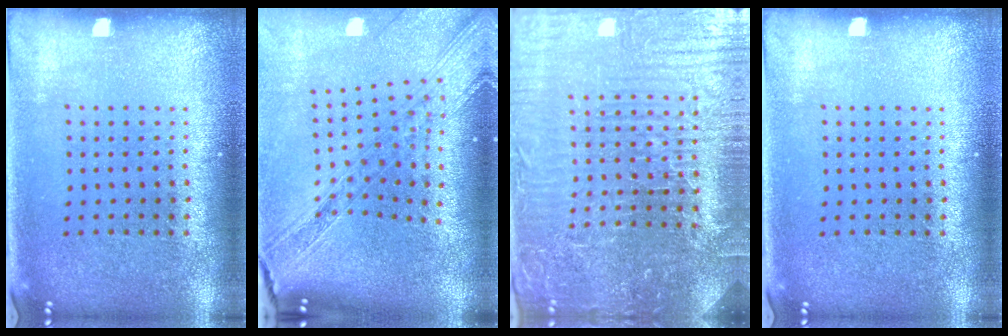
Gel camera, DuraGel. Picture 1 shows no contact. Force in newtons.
{"total": 2.8, "press": 2.2, "slide": 1.7}
{"total": 5.9, "press": 5.4, "slide": 2.4}
{"total": 0.0}